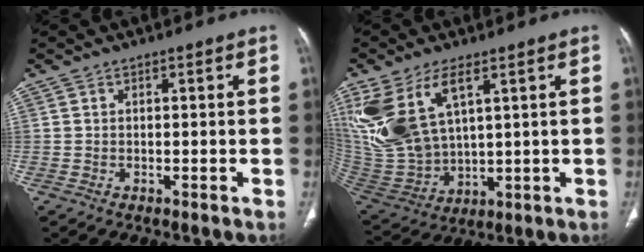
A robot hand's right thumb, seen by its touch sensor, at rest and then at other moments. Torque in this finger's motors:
{"motor_torque": [0.80, 2.02, 1.35, 1.42, 0.21]}